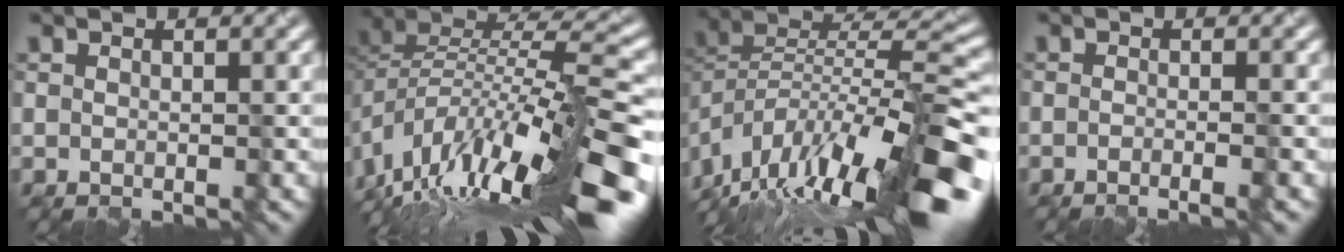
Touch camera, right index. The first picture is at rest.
{"total": 15.8, "force": [-8.9, 5.3, 11.9], "torque": [-0.222, 0.020, -0.154]}
{"total": 15.8, "force": [-9.8, 4.9, 11.4], "torque": [-0.212, 0.015, -0.166]}
{"total": 2.8, "force": [-1.4, 1.0, 2.1], "torque": [-0.006, 0.000, -0.027]}